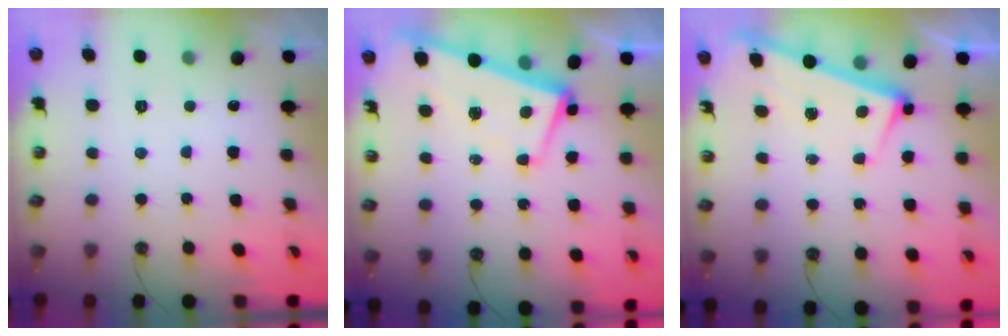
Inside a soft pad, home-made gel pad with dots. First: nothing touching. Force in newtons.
{"total": 1.6, "press": 0.1, "slide": 1.5}
{"total": 2.5, "press": 2.4, "slide": 0.6}